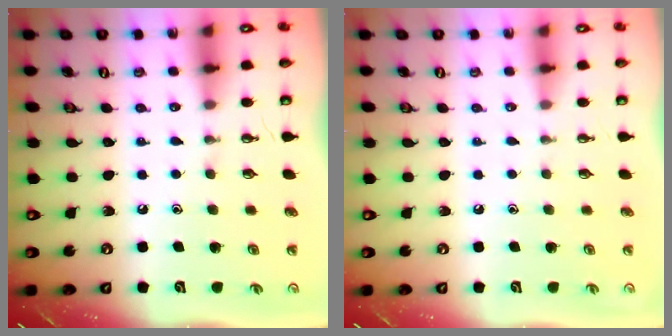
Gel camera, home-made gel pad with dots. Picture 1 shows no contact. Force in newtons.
{"total": 0.0}